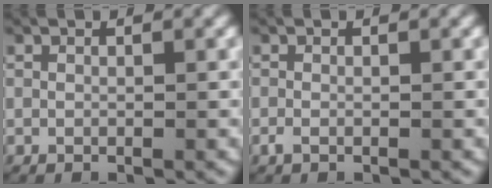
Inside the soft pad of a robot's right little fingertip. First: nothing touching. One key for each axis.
{"total": 0.7, "fx": -0.4, "fy": 0.4, "fz": 0.5, "tx": -0.010, "ty": -0.002, "tz": -0.008}